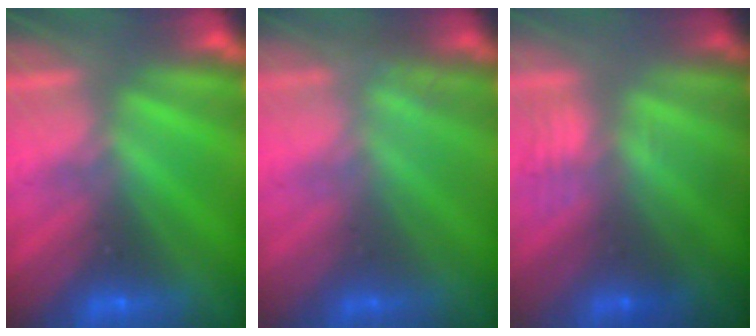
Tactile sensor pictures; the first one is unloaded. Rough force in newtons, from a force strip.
{"total": 2.6}
{"total": 2.6}